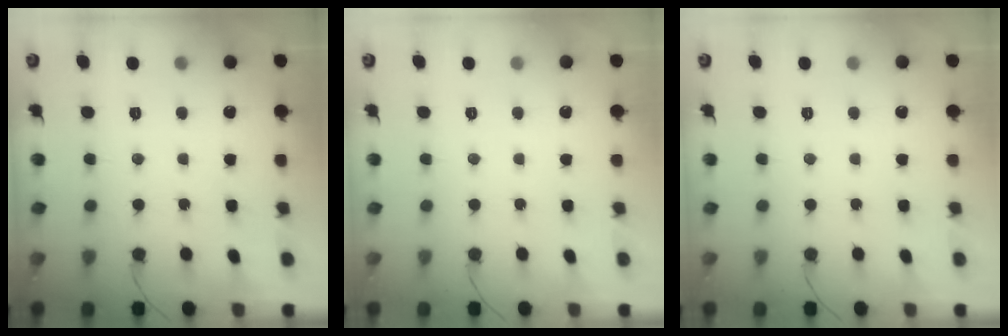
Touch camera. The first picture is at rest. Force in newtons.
{"total": 0.0}
{"total": 0.0}